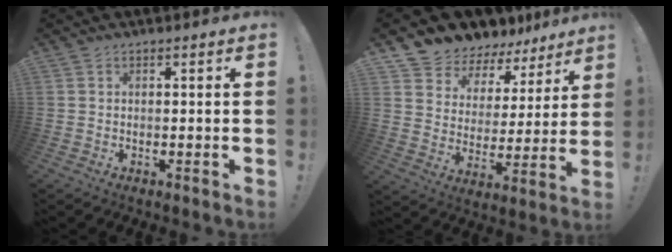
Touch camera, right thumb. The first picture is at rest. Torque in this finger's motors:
{"motor_torque": [0.03, 0.65, 0.70, 0.61, 0.04]}